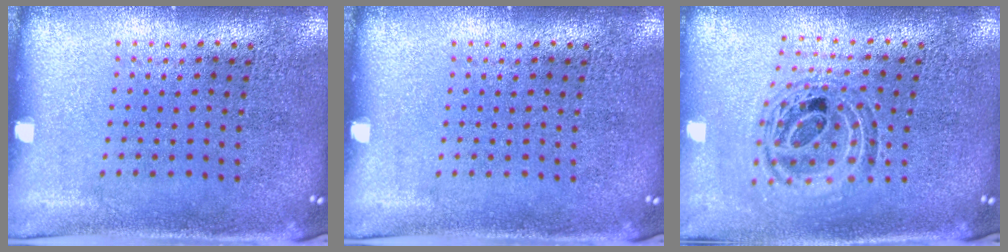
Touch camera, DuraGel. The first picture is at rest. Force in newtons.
{"total": 0.0}
{"total": 0.9, "press": 0.9, "slide": 0.3}